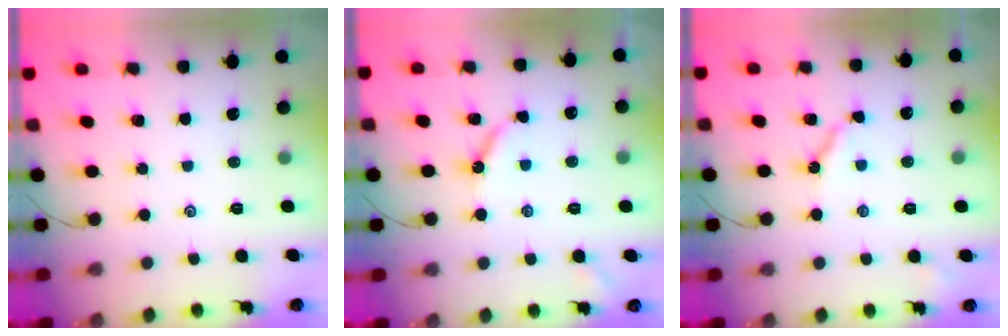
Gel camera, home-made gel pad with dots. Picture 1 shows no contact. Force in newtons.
{"total": 6.8, "press": 6.7, "slide": 0.6}
{"total": 6.0, "press": 6.0, "slide": 0.4}